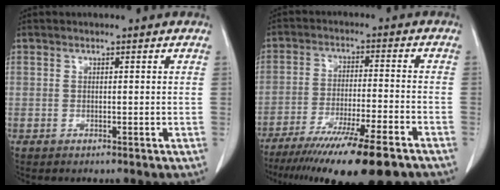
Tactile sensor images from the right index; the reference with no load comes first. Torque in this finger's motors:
{"motor_torque": [1.11, -1.03, 0.46, 0.21]}